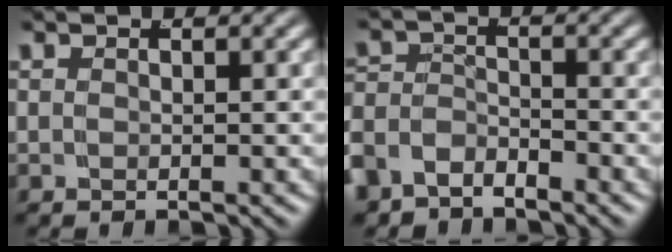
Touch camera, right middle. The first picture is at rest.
{"total": 4.7, "force": [-3.3, 3.1, 1.2], "torque": [-0.036, -0.020, -0.055]}